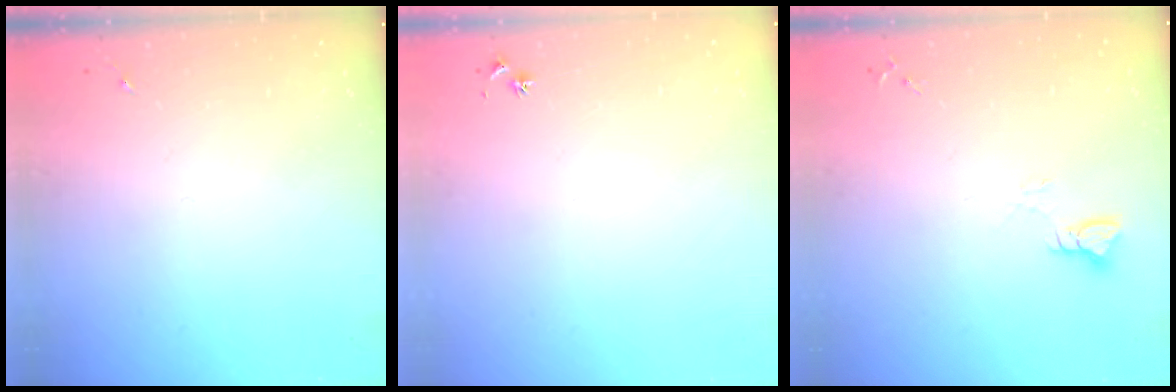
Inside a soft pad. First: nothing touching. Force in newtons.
{"total": 3.0, "press": 2.9, "slide": 0.3}
{"total": 2.9, "press": 2.9, "slide": 0.2}